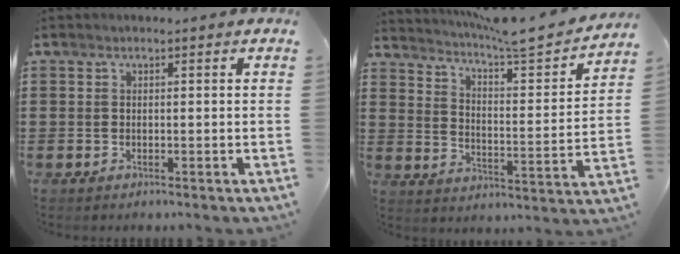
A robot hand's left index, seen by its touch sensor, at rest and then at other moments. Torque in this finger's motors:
{"motor_torque": [0.06, 0.09, 0.65, 0.21]}